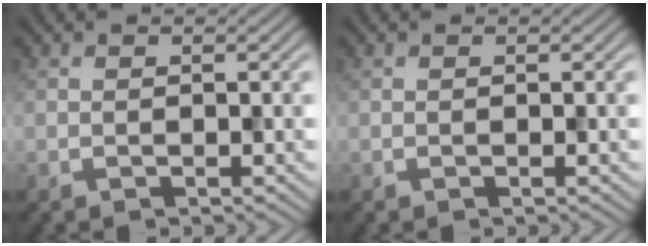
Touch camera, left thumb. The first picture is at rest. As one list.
[{"total": 0.0}]